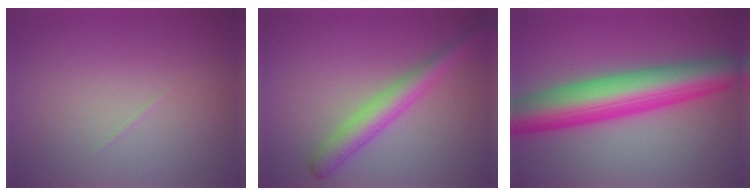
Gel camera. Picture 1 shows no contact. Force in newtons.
{"total": 3.6, "press": 3.6, "slide": 0.1}
{"total": 10.0, "press": 10.0, "slide": 0.2}